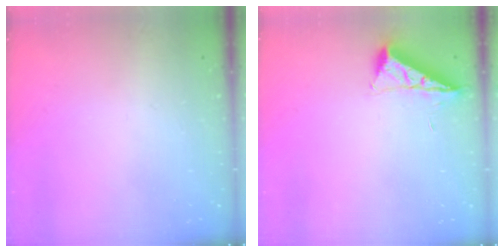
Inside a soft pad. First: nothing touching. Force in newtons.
{"total": 6.5, "press": 6.4, "slide": 0.9}